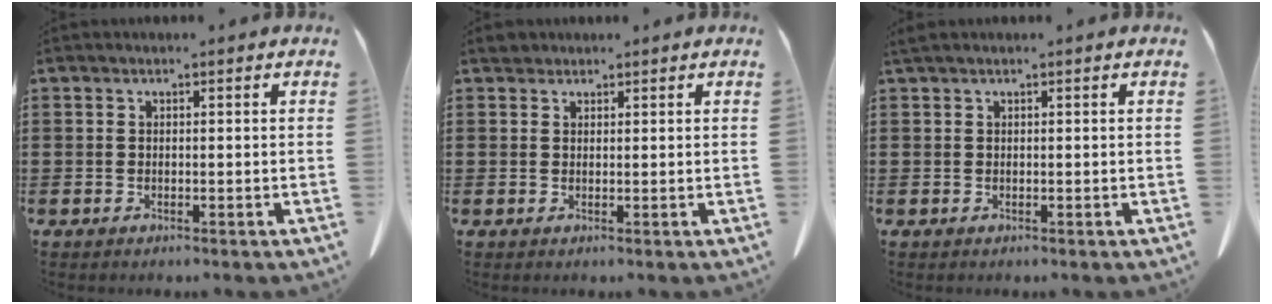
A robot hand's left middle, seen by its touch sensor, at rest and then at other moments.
{"total": 1.5, "force": [1.3, 0.7, 0.2], "torque": [-0.010, 0.005, 0.026]}
{"total": 0.6, "force": [0.3, 0.0, 0.4], "torque": [-0.010, 0.001, 0.007]}